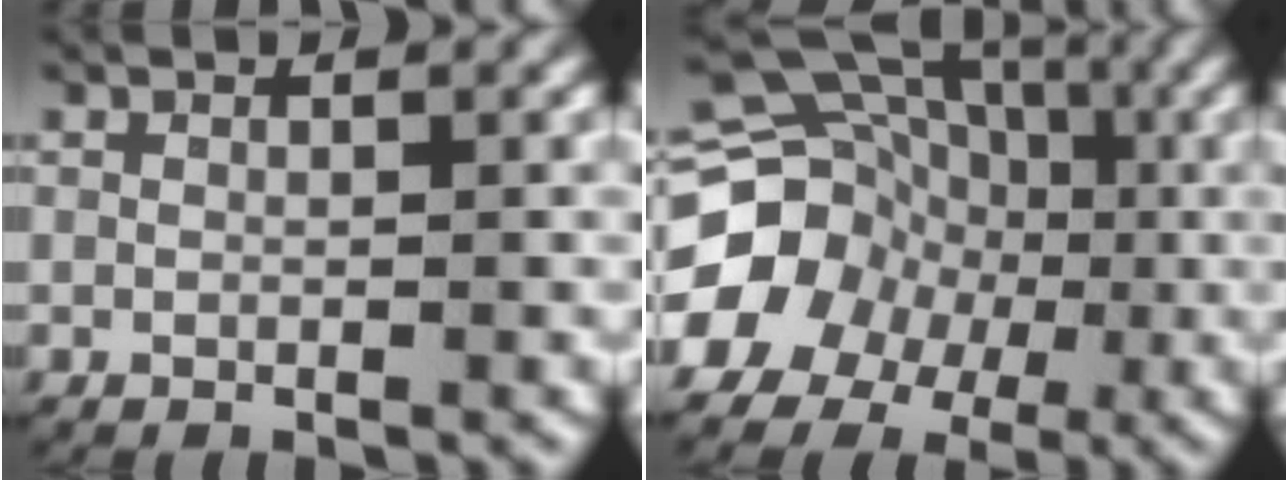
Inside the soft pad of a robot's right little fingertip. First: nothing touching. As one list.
[{"total": 14.5, "force": [-0.8, 12.9, 6.6], "torque": [-0.155, -0.038, -0.016]}]